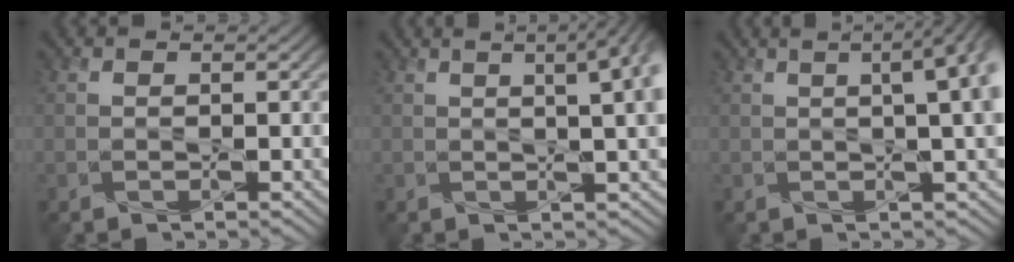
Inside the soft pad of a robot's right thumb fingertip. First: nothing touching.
{"total": 8.0, "force": [2.2, 2.6, 7.2], "torque": [-0.078, 0.028, 0.016]}
{"total": 8.2, "force": [1.3, 2.4, 7.8], "torque": [-0.087, 0.025, 0.007]}